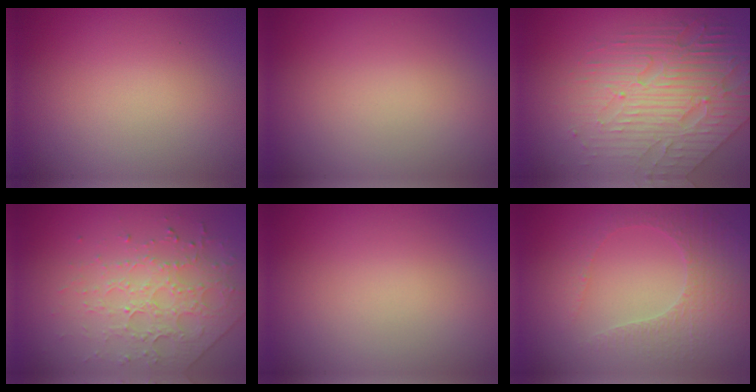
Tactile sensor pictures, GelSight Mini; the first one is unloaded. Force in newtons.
{"total": 0.0}
{"total": 6.9, "press": 5.3, "slide": 4.4}
{"total": 4.3, "press": 3.1, "slide": 3.0}
{"total": 0.0}
{"total": 3.8, "press": 3.2, "slide": 2.0}